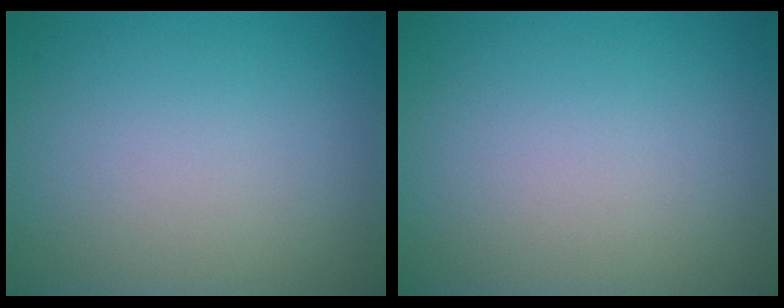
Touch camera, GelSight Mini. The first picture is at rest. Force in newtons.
{"total": 0.0}